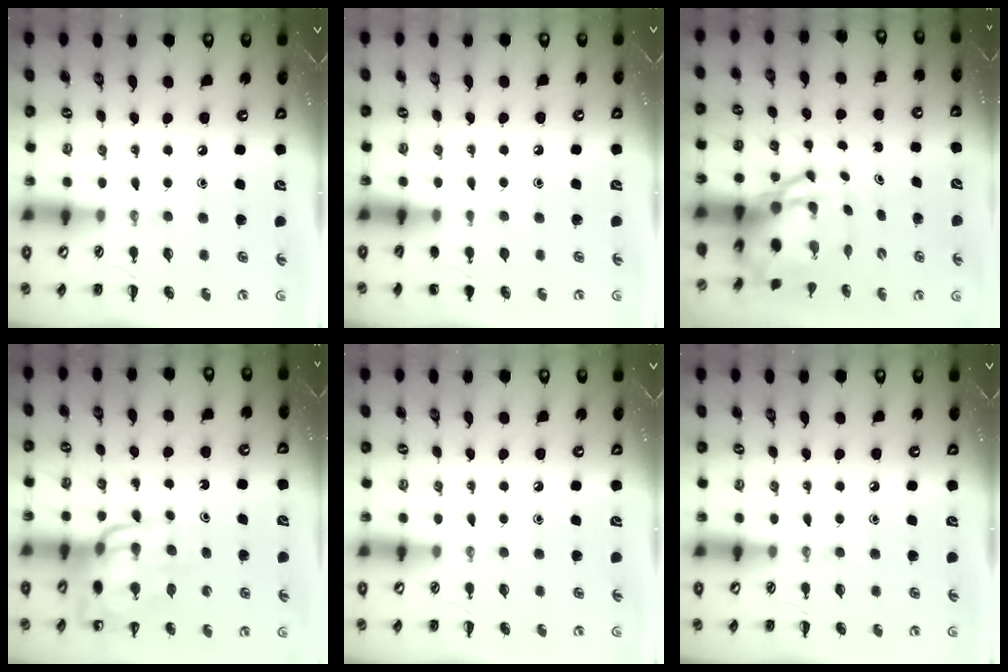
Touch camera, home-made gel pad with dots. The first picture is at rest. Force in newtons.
{"total": 1.1, "press": 1.0, "slide": 0.2}
{"total": 7.2, "press": 7.0, "slide": 1.9}
{"total": 13.2, "press": 12.7, "slide": 3.6}
{"total": 0.0}
{"total": 0.0}